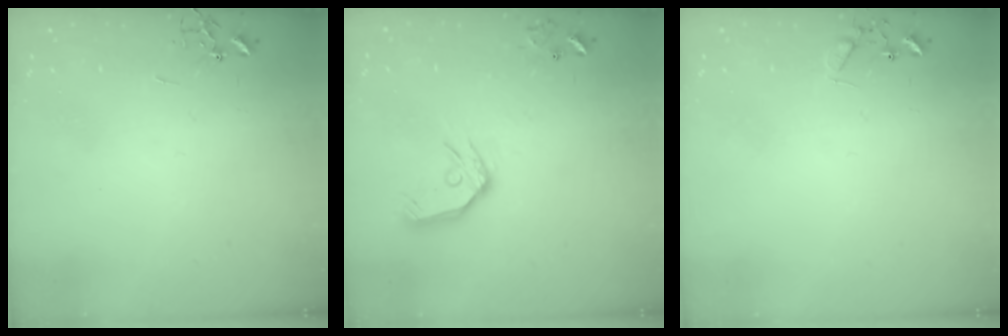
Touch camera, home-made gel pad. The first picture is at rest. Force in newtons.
{"total": 12.3, "press": 12.2, "slide": 1.5}
{"total": 6.1, "press": 6.1, "slide": 0.5}